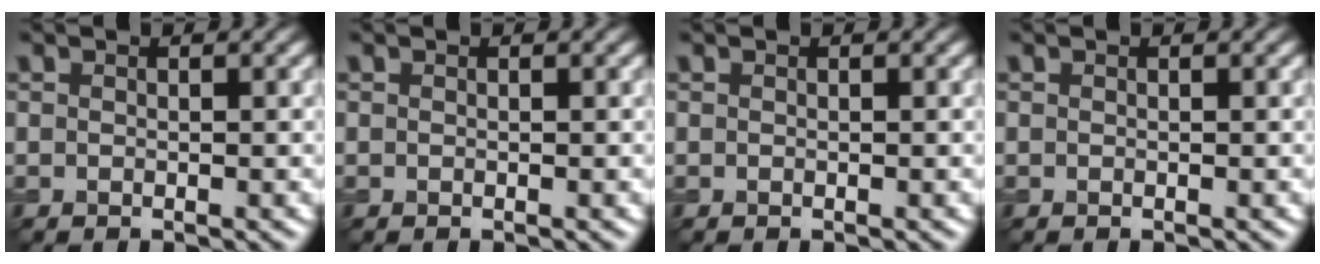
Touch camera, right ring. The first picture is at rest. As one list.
[{"total": 0.0}, {"total": 0.0}, {"total": 0.0}]